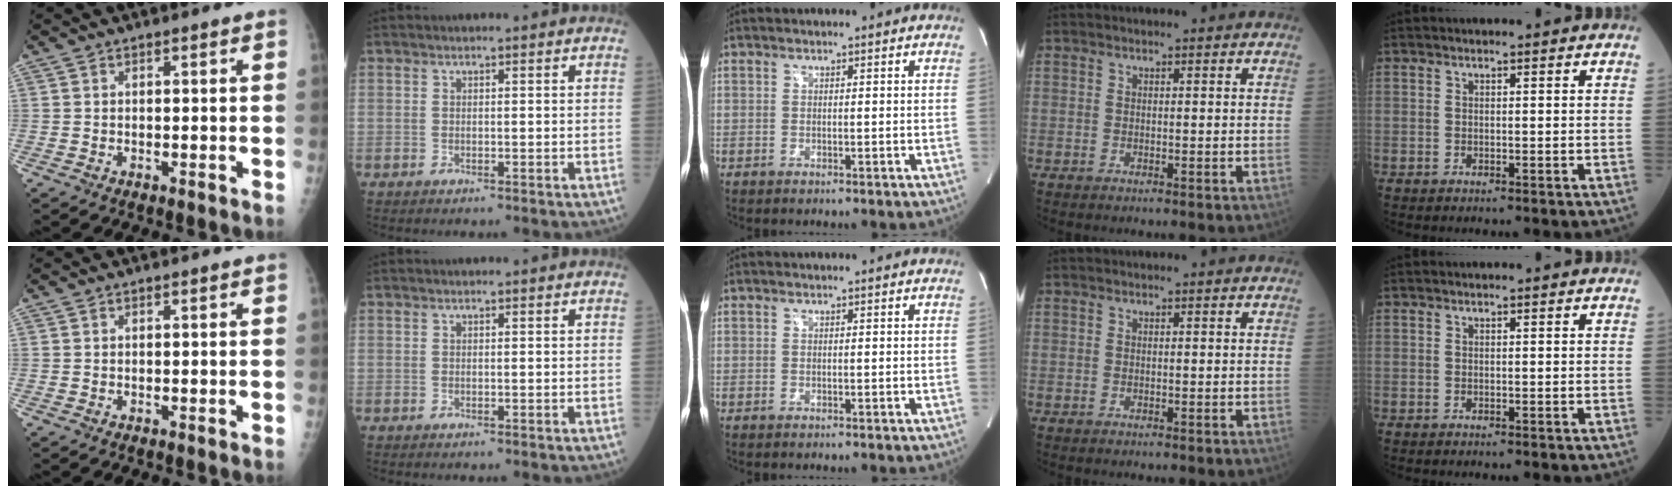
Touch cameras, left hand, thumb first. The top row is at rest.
{}